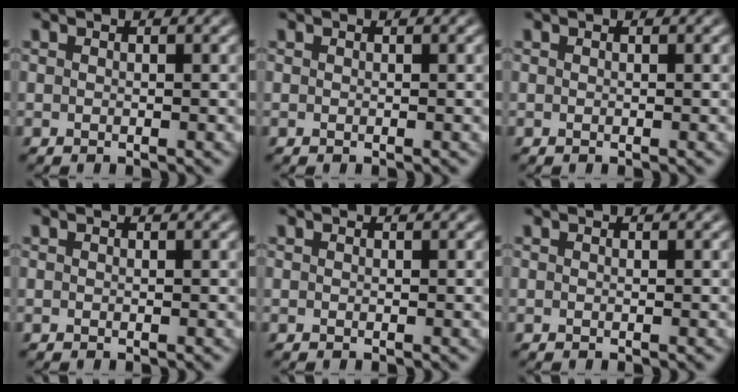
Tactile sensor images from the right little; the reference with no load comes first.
{"total": 0.0}
{"total": 0.0}
{"total": 0.0}
{"total": 0.0}
{"total": 0.0}